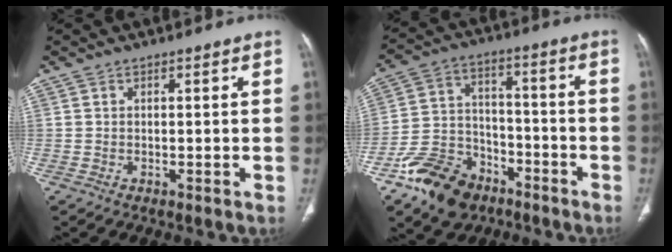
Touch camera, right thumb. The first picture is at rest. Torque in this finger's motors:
{"motor_torque": [3.06, 1.95, 0.56, -1.31, 0.13]}